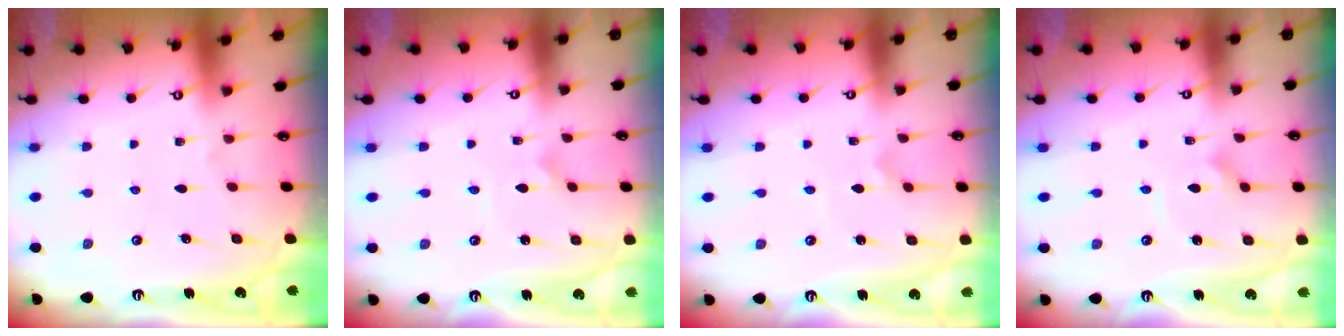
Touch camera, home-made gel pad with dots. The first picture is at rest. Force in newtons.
{"total": 1.2, "press": 1.2, "slide": 0.0}
{"total": 1.7, "press": 1.7, "slide": 0.1}
{"total": 2.2, "press": 2.2, "slide": 0.1}